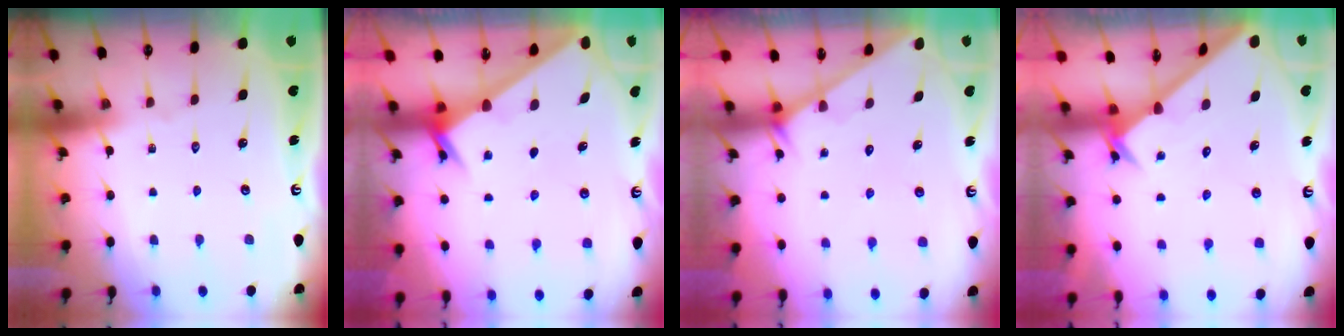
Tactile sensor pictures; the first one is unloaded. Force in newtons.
{"total": 2.5, "press": 2.5, "slide": 0.2}
{"total": 1.6, "press": 1.6, "slide": 0.1}
{"total": 2.6, "press": 2.6, "slide": 0.2}